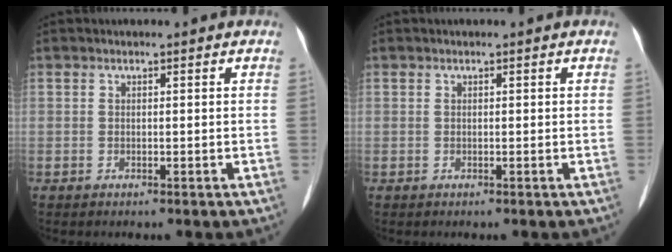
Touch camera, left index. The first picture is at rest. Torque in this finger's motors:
{"motor_torque": [0.00, 0.00, 0.00, 0.00]}